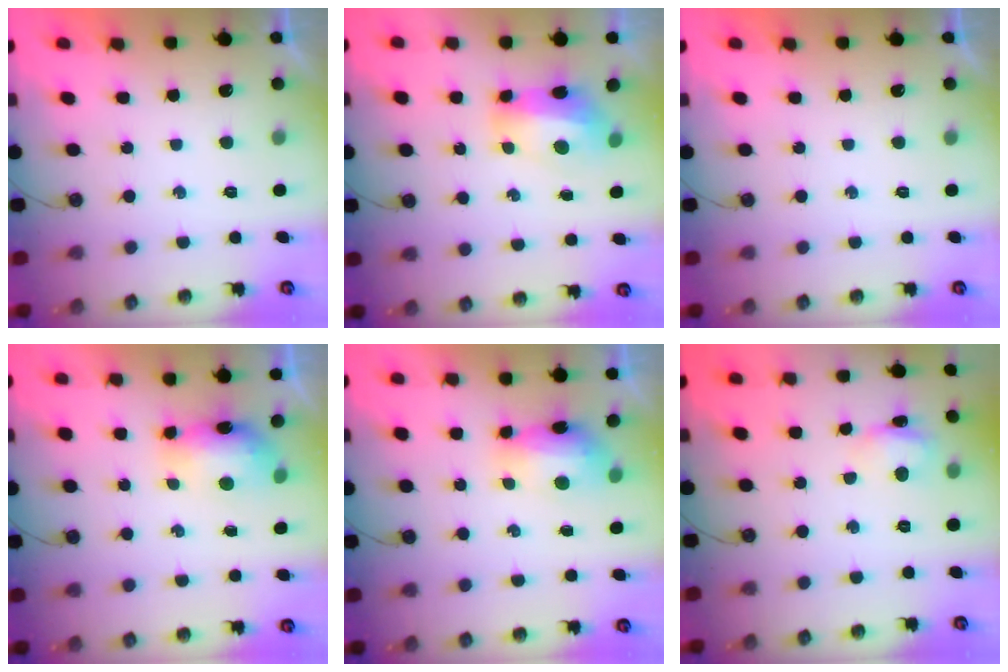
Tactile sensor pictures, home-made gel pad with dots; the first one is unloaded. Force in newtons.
{"total": 8.0, "press": 7.9, "slide": 0.9}
{"total": 0.0}
{"total": 7.8, "press": 7.6, "slide": 1.8}
{"total": 7.6, "press": 7.5, "slide": 1.0}
{"total": 4.1, "press": 4.1, "slide": 0.4}